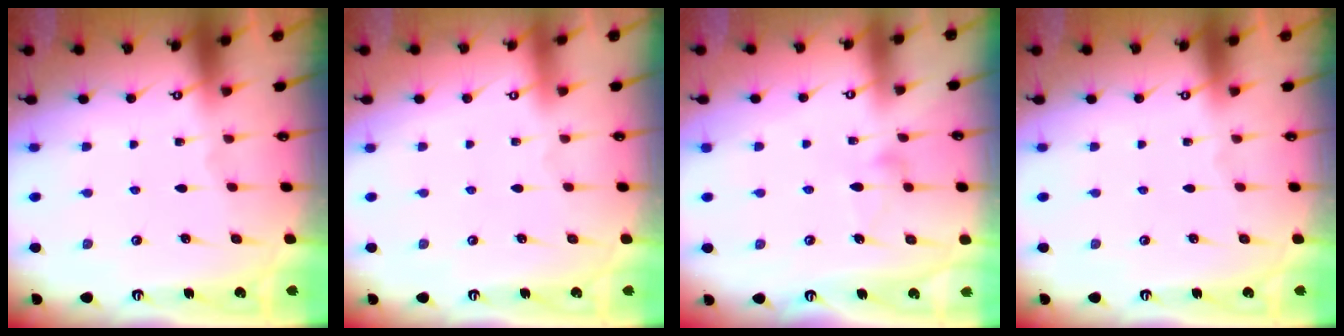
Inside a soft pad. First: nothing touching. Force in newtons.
{"total": 3.8, "press": 3.8, "slide": 0.1}
{"total": 7.1, "press": 7.1, "slide": 0.3}
{"total": 0.0}